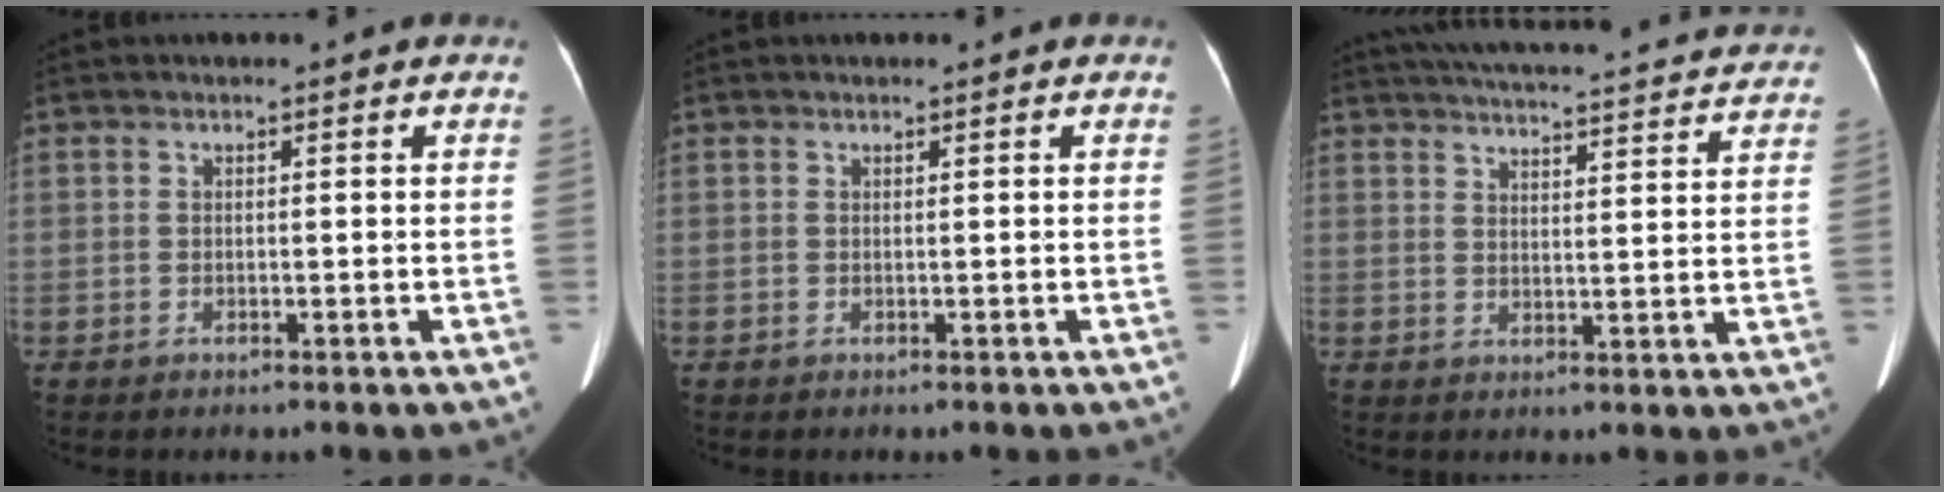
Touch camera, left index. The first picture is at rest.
{"total": 0.0}
{"total": 29.0, "force": [27.2, 3.5, 9.5], "torque": [-0.160, -0.026, 0.334]}